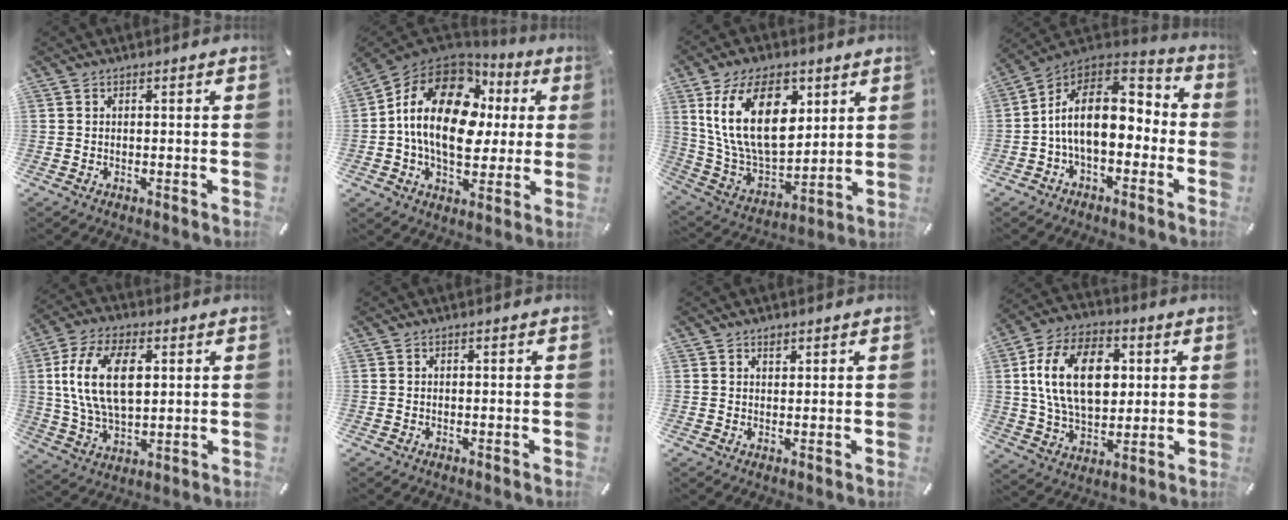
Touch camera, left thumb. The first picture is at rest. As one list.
[{"total": 20.2, "force": [2.4, 14.0, 14.4], "torque": [-0.272, 0.000, 0.037]}, {"total": 21.4, "force": [7.8, 12.9, 15.2], "torque": [-0.311, -0.021, 0.130]}, {"total": 17.0, "force": [-0.6, 11.1, 12.9], "torque": [-0.237, 0.006, -0.010]}, {"total": 14.9, "force": [3.4, 8.7, 11.5], "torque": [-0.255, 0.005, 0.056]}, {"total": 0.0}, {"total": 1.3, "force": [1.0, 0.8, 0.4], "torque": [0.000, -0.004, 0.017]}, {"total": 17.7, "force": [3.2, 11.9, 12.8], "torque": [-0.254, 0.008, 0.052]}]